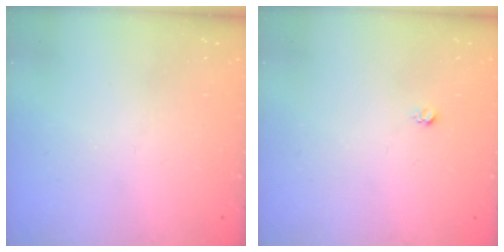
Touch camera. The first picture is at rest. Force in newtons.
{"total": 2.7, "press": 2.7, "slide": 0.3}